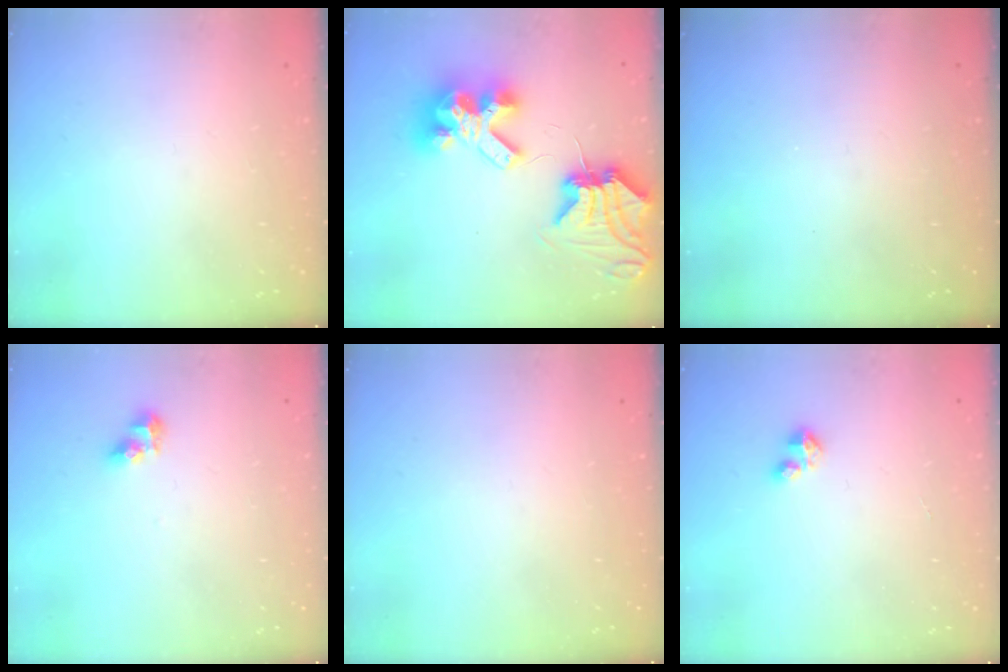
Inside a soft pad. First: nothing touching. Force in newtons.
{"total": 14.5, "press": 14.4, "slide": 1.7}
{"total": 0.0}
{"total": 6.1, "press": 6.1, "slide": 0.3}
{"total": 0.0}
{"total": 2.1, "press": 2.1, "slide": 0.2}